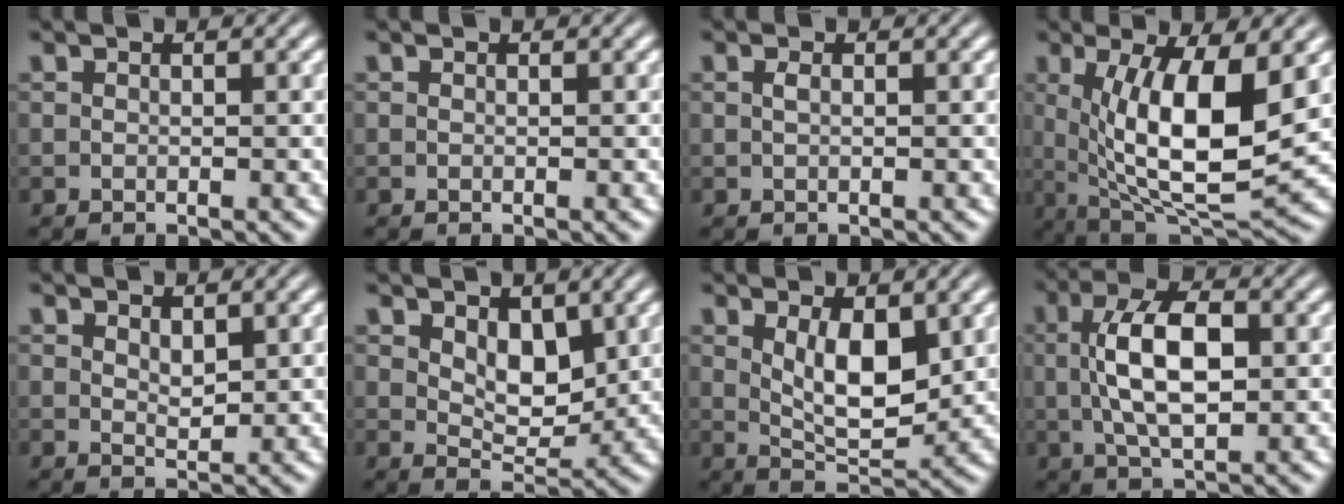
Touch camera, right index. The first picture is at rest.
{"total": 0.0}
{"total": 1.0, "force": [-0.1, -0.9, 0.2], "torque": [0.000, -0.003, 0.002]}
{"total": 10.7, "force": [0.1, 4.6, 9.7], "torque": [-0.168, -0.045, 0.032]}
{"total": 1.4, "force": [1.0, -0.7, 0.7], "torque": [0.002, -0.010, 0.027]}
{"total": 3.0, "force": [2.0, 0.5, 2.2], "torque": [-0.017, -0.017, 0.043]}
{"total": 4.9, "force": [1.3, 1.3, 4.5], "torque": [-0.065, -0.021, 0.034]}
{"total": 5.7, "force": [0.6, 1.8, 5.3], "torque": [-0.090, -0.002, 0.018]}